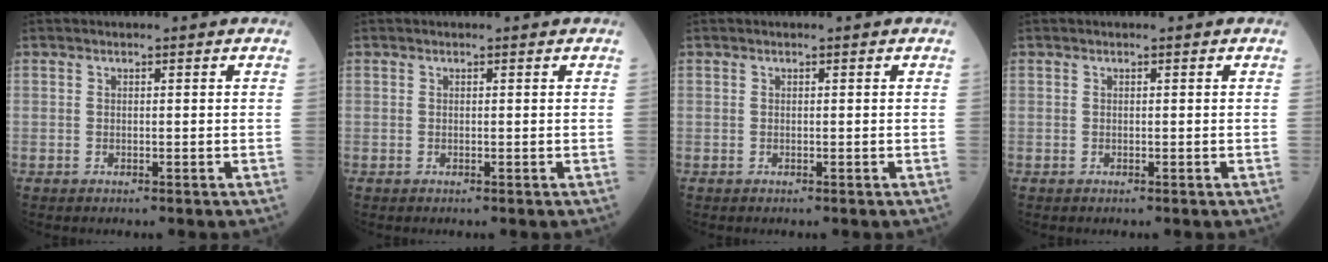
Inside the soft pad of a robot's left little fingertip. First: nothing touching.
{"total": 0.0}
{"total": 0.0}
{"total": 0.0}